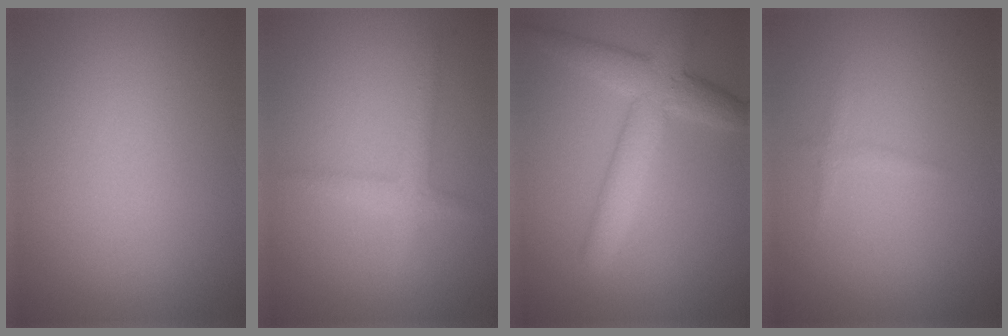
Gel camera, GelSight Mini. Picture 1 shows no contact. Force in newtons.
{"total": 2.0, "press": 2.0, "slide": 0.0}
{"total": 5.1, "press": 5.1, "slide": 0.1}
{"total": 0.7, "press": 0.7, "slide": 0.0}